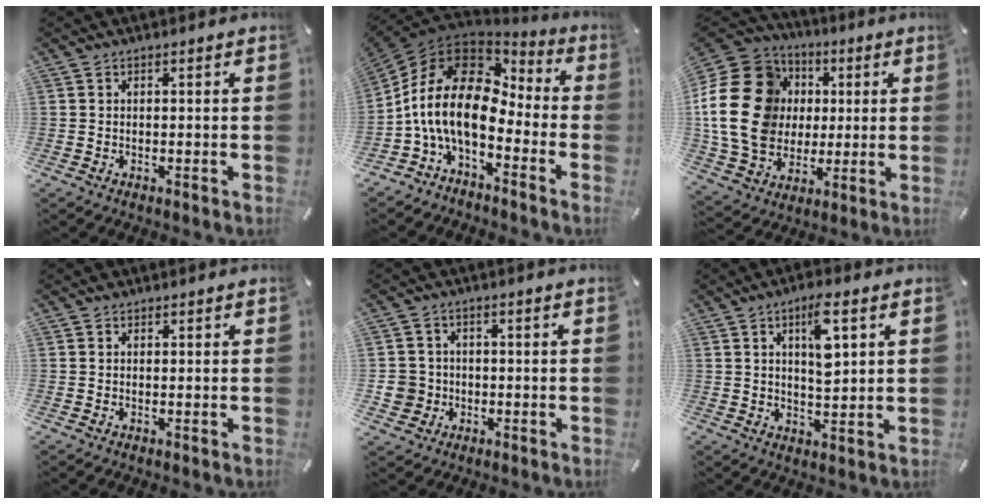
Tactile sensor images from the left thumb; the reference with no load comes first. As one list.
[{"total": 15.8, "force": [-2.9, 9.6, 12.2], "torque": [-0.273, 0.007, -0.058]}, {"total": 23.1, "force": [1.9, 19.5, 12.1], "torque": [-0.249, 0.006, 0.041]}, {"total": 0.9, "force": [0.6, 0.6, -0.1], "torque": [0.002, 0.003, 0.011]}, {"total": 5.8, "force": [-0.6, 5.7, 0.7], "torque": [-0.019, 0.008, -0.011]}, {"total": 8.1, "force": [3.5, 2.6, 6.8], "torque": [-0.109, -0.010, 0.052]}]